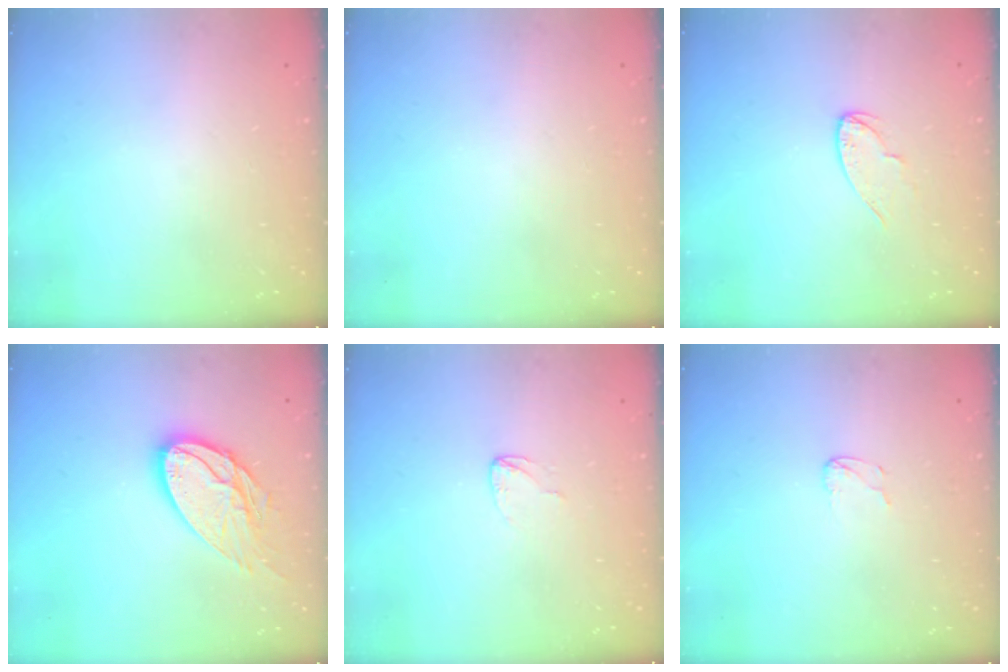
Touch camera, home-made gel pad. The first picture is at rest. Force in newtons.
{"total": 0.0}
{"total": 5.6, "press": 5.6, "slide": 0.4}
{"total": 14.2, "press": 14.2, "slide": 0.8}
{"total": 2.6, "press": 2.6, "slide": 0.0}
{"total": 3.1, "press": 3.1, "slide": 0.3}